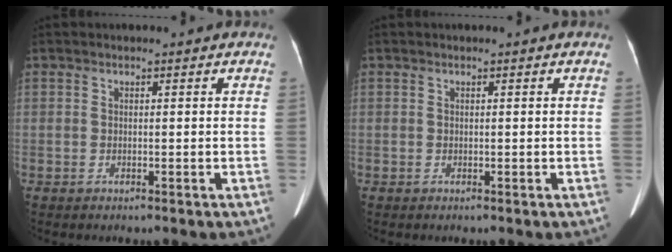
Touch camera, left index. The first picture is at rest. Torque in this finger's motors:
{"motor_torque": [0.00, 0.02, 0.00, 0.00]}